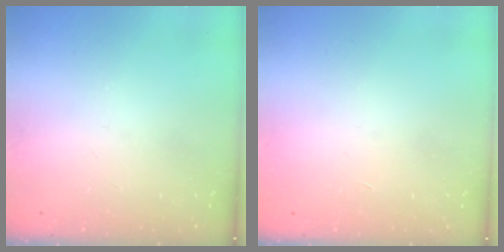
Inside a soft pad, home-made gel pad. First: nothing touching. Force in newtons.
{"total": 1.7, "press": 1.7, "slide": 0.1}